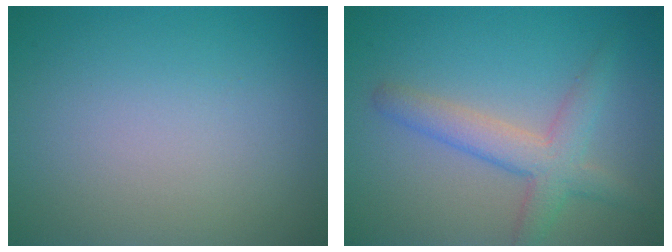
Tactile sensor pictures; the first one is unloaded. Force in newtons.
{"total": 3.9, "press": 3.9, "slide": 0.1}